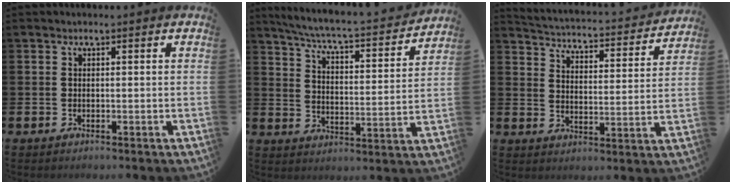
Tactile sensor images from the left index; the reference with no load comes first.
{"total": 5.7, "force": [5.2, 0.3, 2.2], "torque": [-0.066, -0.046, 0.081]}
{"total": 3.8, "force": [3.7, 0.6, 0.7], "torque": [-0.035, -0.039, 0.053]}